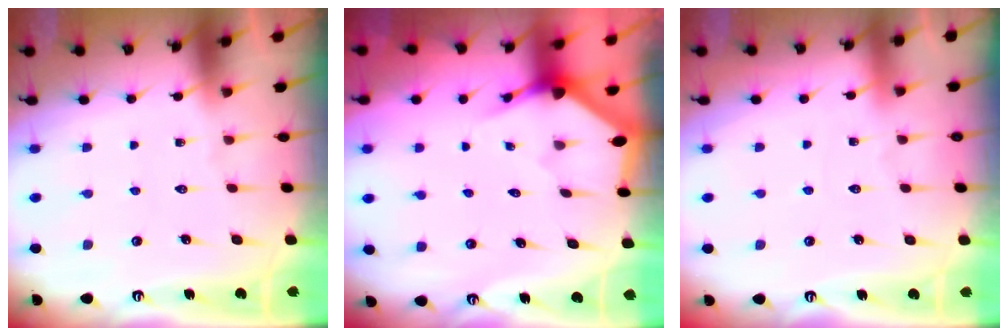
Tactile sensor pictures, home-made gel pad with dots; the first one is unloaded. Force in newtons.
{"total": 2.9, "press": 2.9, "slide": 0.2}
{"total": 2.1, "press": 2.1, "slide": 0.2}